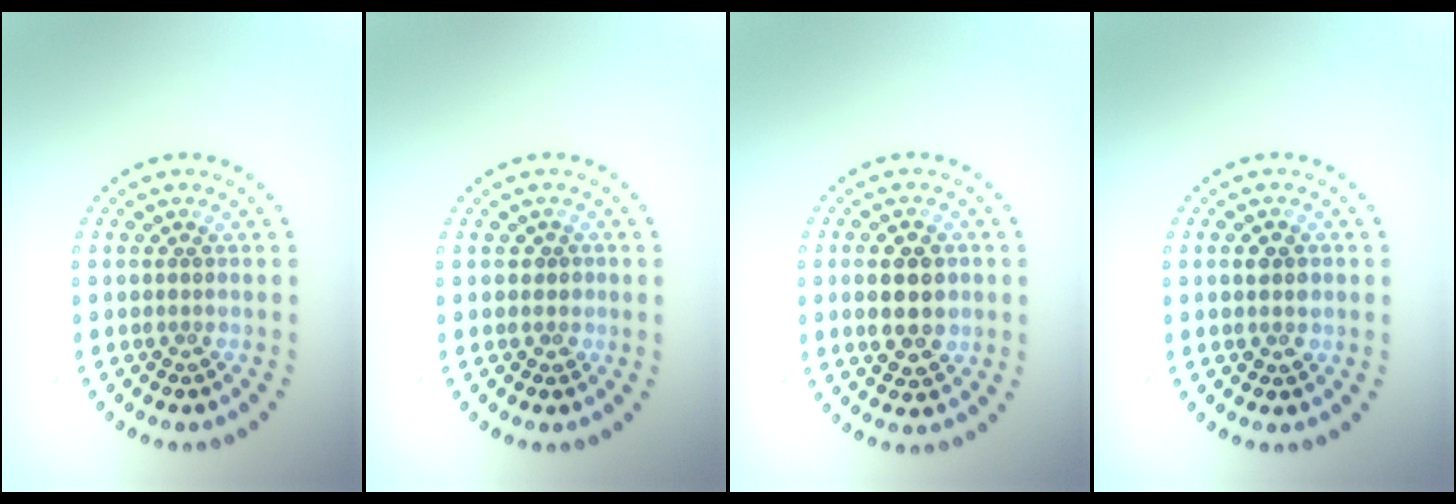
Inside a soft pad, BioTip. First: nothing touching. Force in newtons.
{"total": 0.7, "press": 0.5, "slide": 0.5}
{"total": 4.8, "press": 4.7, "slide": 0.3}
{"total": 1.4, "press": 1.4, "slide": 0.1}